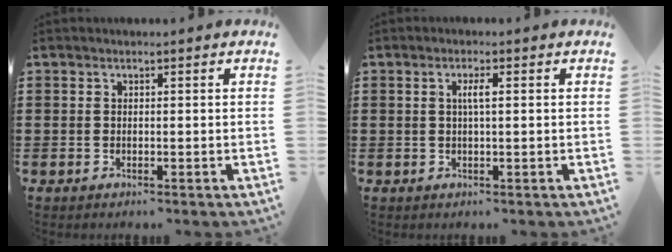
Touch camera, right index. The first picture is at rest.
{"total": 2.1, "force": [0.4, 0.3, 2.1], "torque": [-0.042, 0.001, 0.004]}